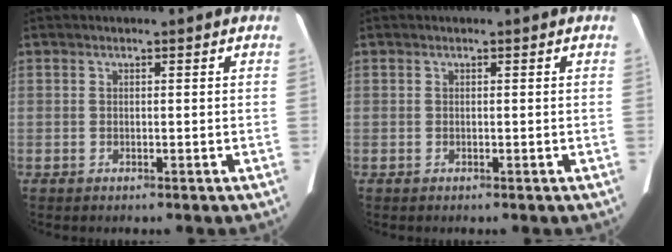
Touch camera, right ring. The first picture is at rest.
{"total": 0.0}